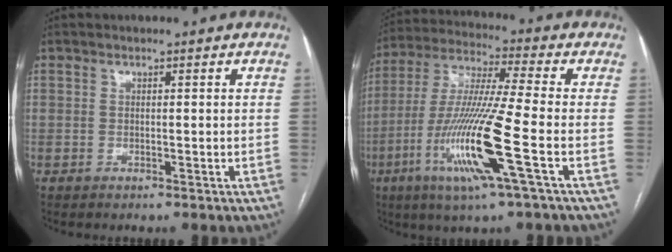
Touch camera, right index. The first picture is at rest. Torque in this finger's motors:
{"motor_torque": [2.14, 0.00, 1.05, 0.21]}